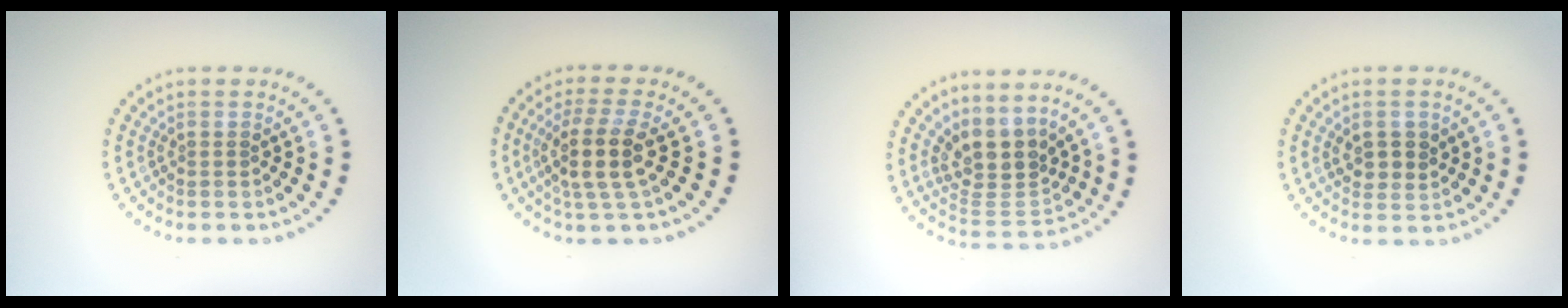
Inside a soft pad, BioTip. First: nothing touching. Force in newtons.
{"total": 4.0, "press": 3.3, "slide": 2.3}
{"total": 4.1, "press": 3.2, "slide": 2.5}
{"total": 2.3, "press": 2.2, "slide": 0.7}